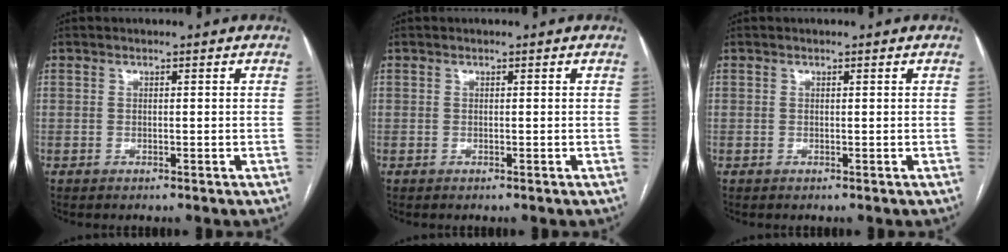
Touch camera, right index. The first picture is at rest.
{"total": 0.0}
{"total": 0.0}